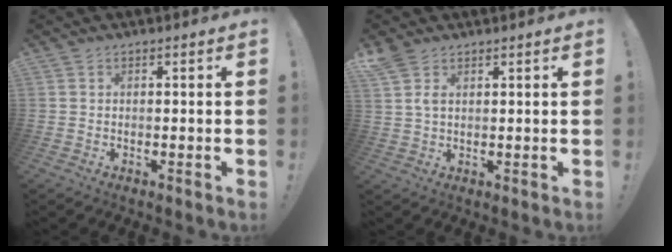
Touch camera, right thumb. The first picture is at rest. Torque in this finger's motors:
{"motor_torque": [0.01, 0.02, 0.11, -0.10, 0.00]}